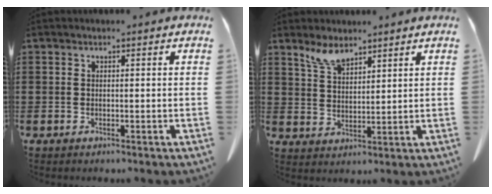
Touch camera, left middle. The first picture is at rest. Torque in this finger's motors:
{"motor_torque": [0.11, -0.08, -0.14, -0.04]}